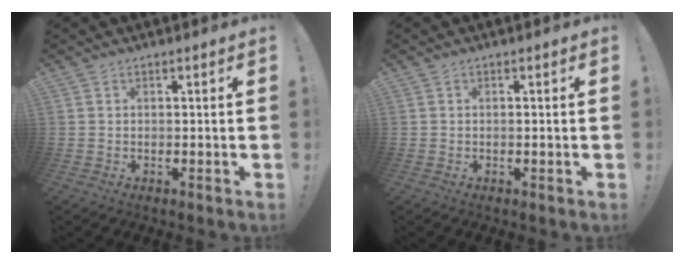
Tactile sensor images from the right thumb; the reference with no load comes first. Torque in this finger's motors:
{"motor_torque": [-0.01, -0.38, 0.04, -0.04, 0.00]}